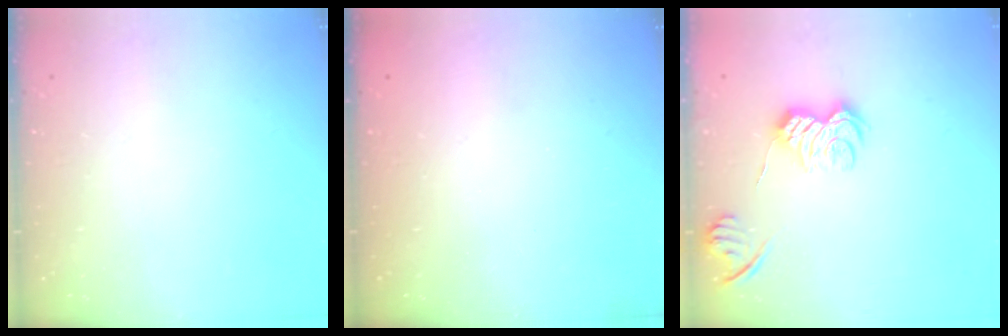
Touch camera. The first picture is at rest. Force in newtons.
{"total": 2.6, "press": 2.5, "slide": 0.9}
{"total": 9.7, "press": 9.7, "slide": 0.4}